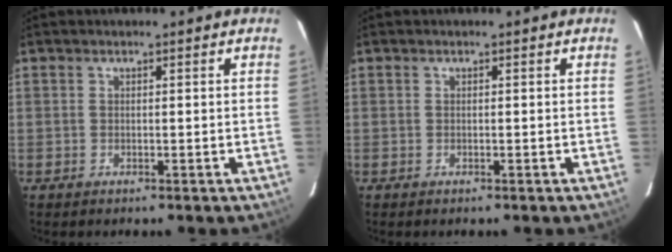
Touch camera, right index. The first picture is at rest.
{"total": 0.0}